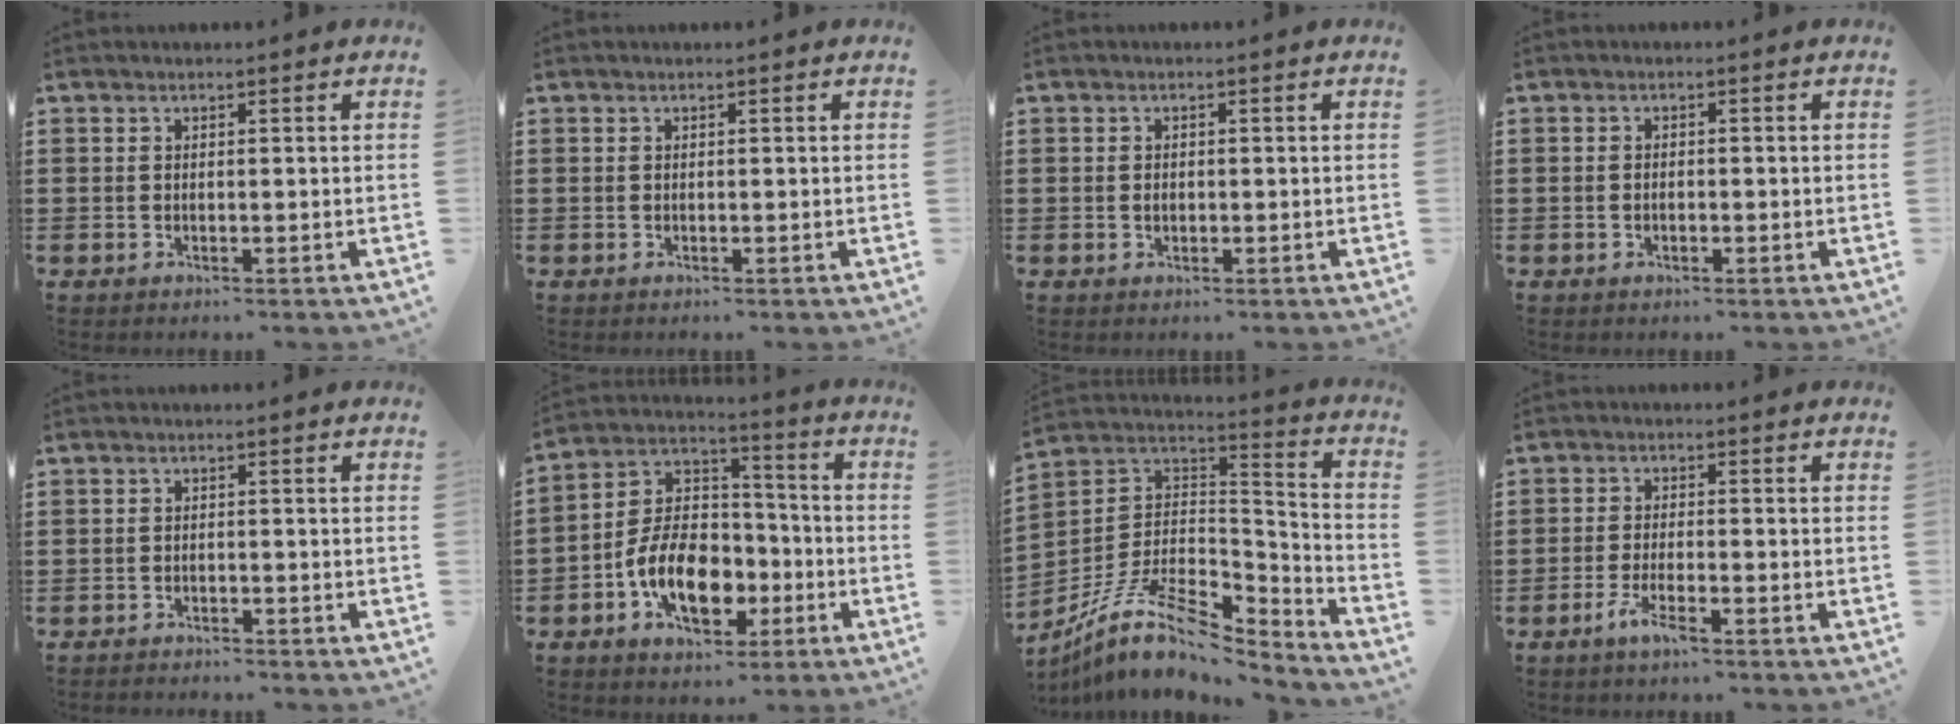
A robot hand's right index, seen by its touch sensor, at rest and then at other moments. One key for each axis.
{"total": 0.0}
{"total": 0.9, "fx": -0.1, "fy": 0.6, "fz": 0.6, "tx": -0.013, "ty": 0.002, "tz": -0.003}
{"total": 0.6, "fx": -0.4, "fy": 0.3, "fz": 0.4, "tx": -0.009, "ty": -0.003, "tz": -0.006}
{"total": 1.3, "fx": -1.3, "fy": 0.1, "fz": -0.2, "tx": 0.000, "ty": 0.002, "tz": -0.029}
{"total": 12.5, "fx": -4.7, "fy": 7.9, "fz": 8.6, "tx": -0.182, "ty": 0.012, "tz": -0.085}
{"total": 12.2, "fx": -8.0, "fy": 4.6, "fz": 7.9, "tx": -0.154, "ty": 0.019, "tz": -0.150}
{"total": 3.5, "fx": -2.3, "fy": 0.2, "fz": 2.7, "tx": -0.065, "ty": -0.012, "tz": -0.045}